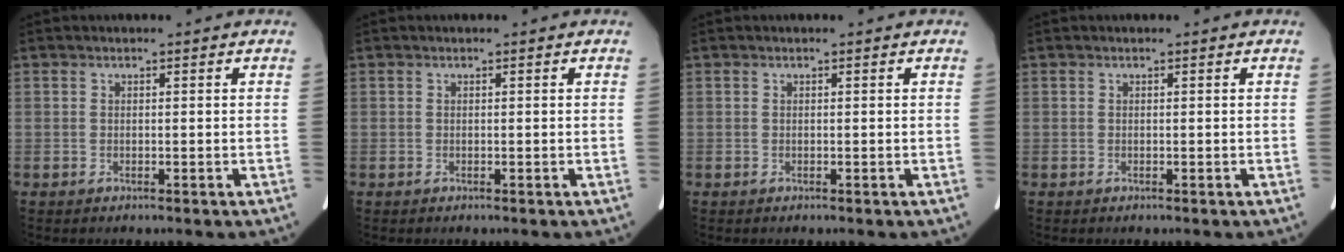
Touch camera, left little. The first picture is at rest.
{"total": 0.0}
{"total": 0.0}
{"total": 0.0}